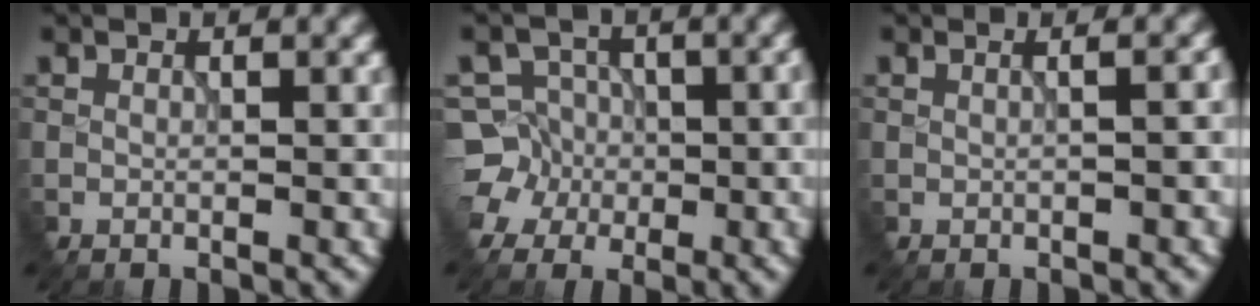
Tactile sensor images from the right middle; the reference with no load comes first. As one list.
[{"total": 5.2, "force": [-2.2, 4.7, 0.9], "torque": [-0.004, 0.010, -0.048]}, {"total": 2.9, "force": [0.7, 1.5, 2.4], "torque": [0.000, 0.025, -0.011]}]